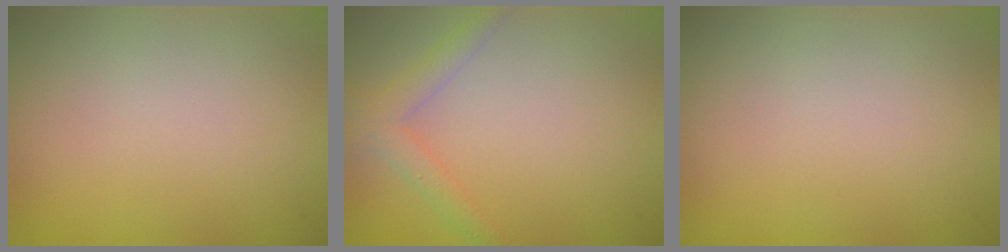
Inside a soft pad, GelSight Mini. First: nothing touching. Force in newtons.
{"total": 2.2, "press": 2.2, "slide": 0.1}
{"total": 0.0}